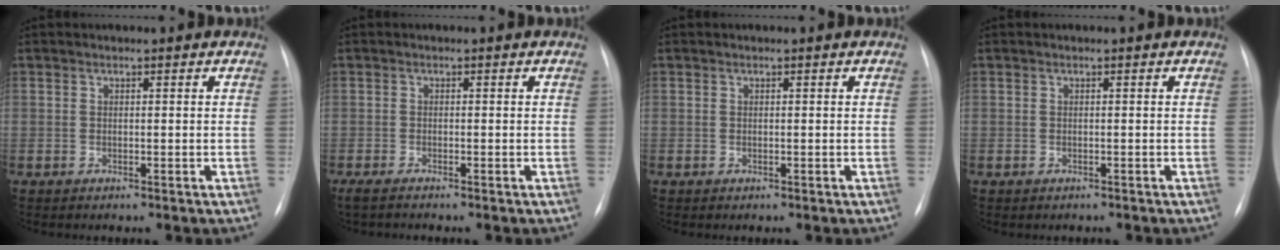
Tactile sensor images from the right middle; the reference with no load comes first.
{"total": 2.3, "force": [-2.0, -0.1, 1.1], "torque": [-0.020, -0.005, -0.034]}
{"total": 0.0}
{"total": 0.0}